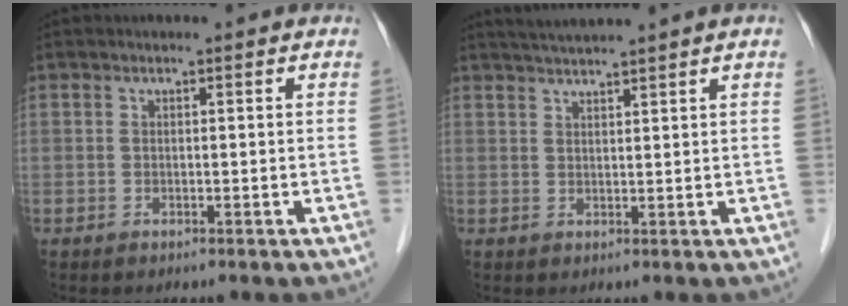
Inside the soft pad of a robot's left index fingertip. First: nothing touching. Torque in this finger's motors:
{"motor_torque": [-0.72, -1.21, 0.37, 0.09]}